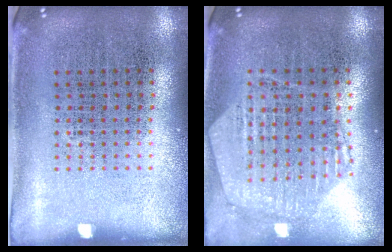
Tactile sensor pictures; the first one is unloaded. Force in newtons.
{"total": 1.2, "press": 1.2, "slide": 0.2}